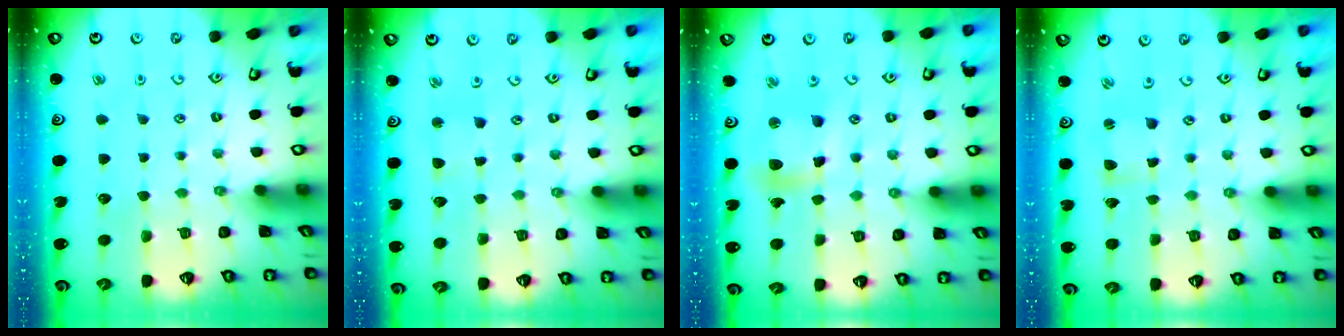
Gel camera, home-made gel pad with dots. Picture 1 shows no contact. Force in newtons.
{"total": 2.5, "press": 2.5, "slide": 0.3}
{"total": 11.3, "press": 11.3, "slide": 1.3}
{"total": 2.5, "press": 2.5, "slide": 0.3}